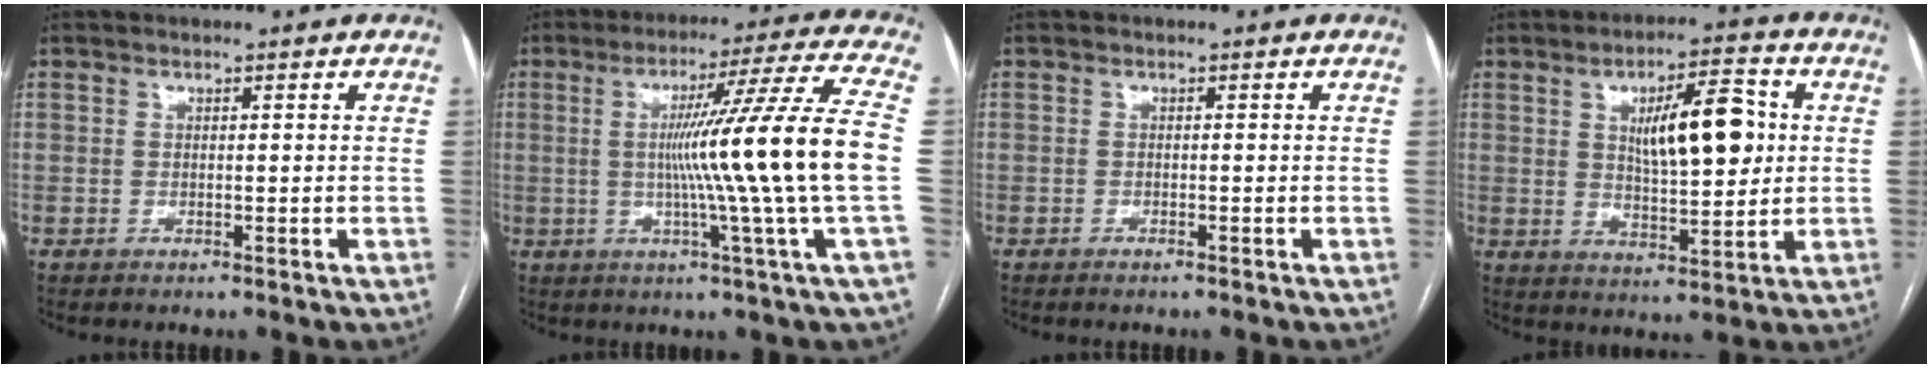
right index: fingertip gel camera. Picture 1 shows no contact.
{"total": 17.7, "force": [-0.6, -3.3, 17.3], "torque": [-0.258, -0.007, -0.020]}
{"total": 0.5, "force": [-0.4, 0.1, 0.3], "torque": [-0.010, -0.001, -0.005]}
{"total": 11.3, "force": [2.3, 3.2, 10.5], "torque": [-0.168, 0.010, 0.041]}